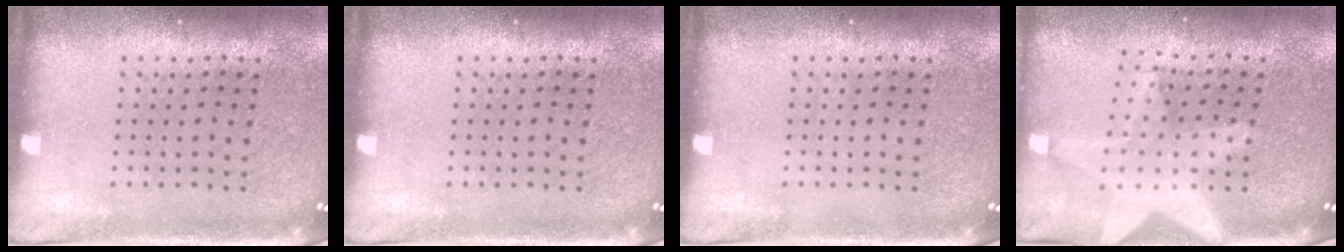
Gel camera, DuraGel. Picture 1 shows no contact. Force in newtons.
{"total": 0.0}
{"total": 0.0}
{"total": 2.1, "press": 1.7, "slide": 1.2}